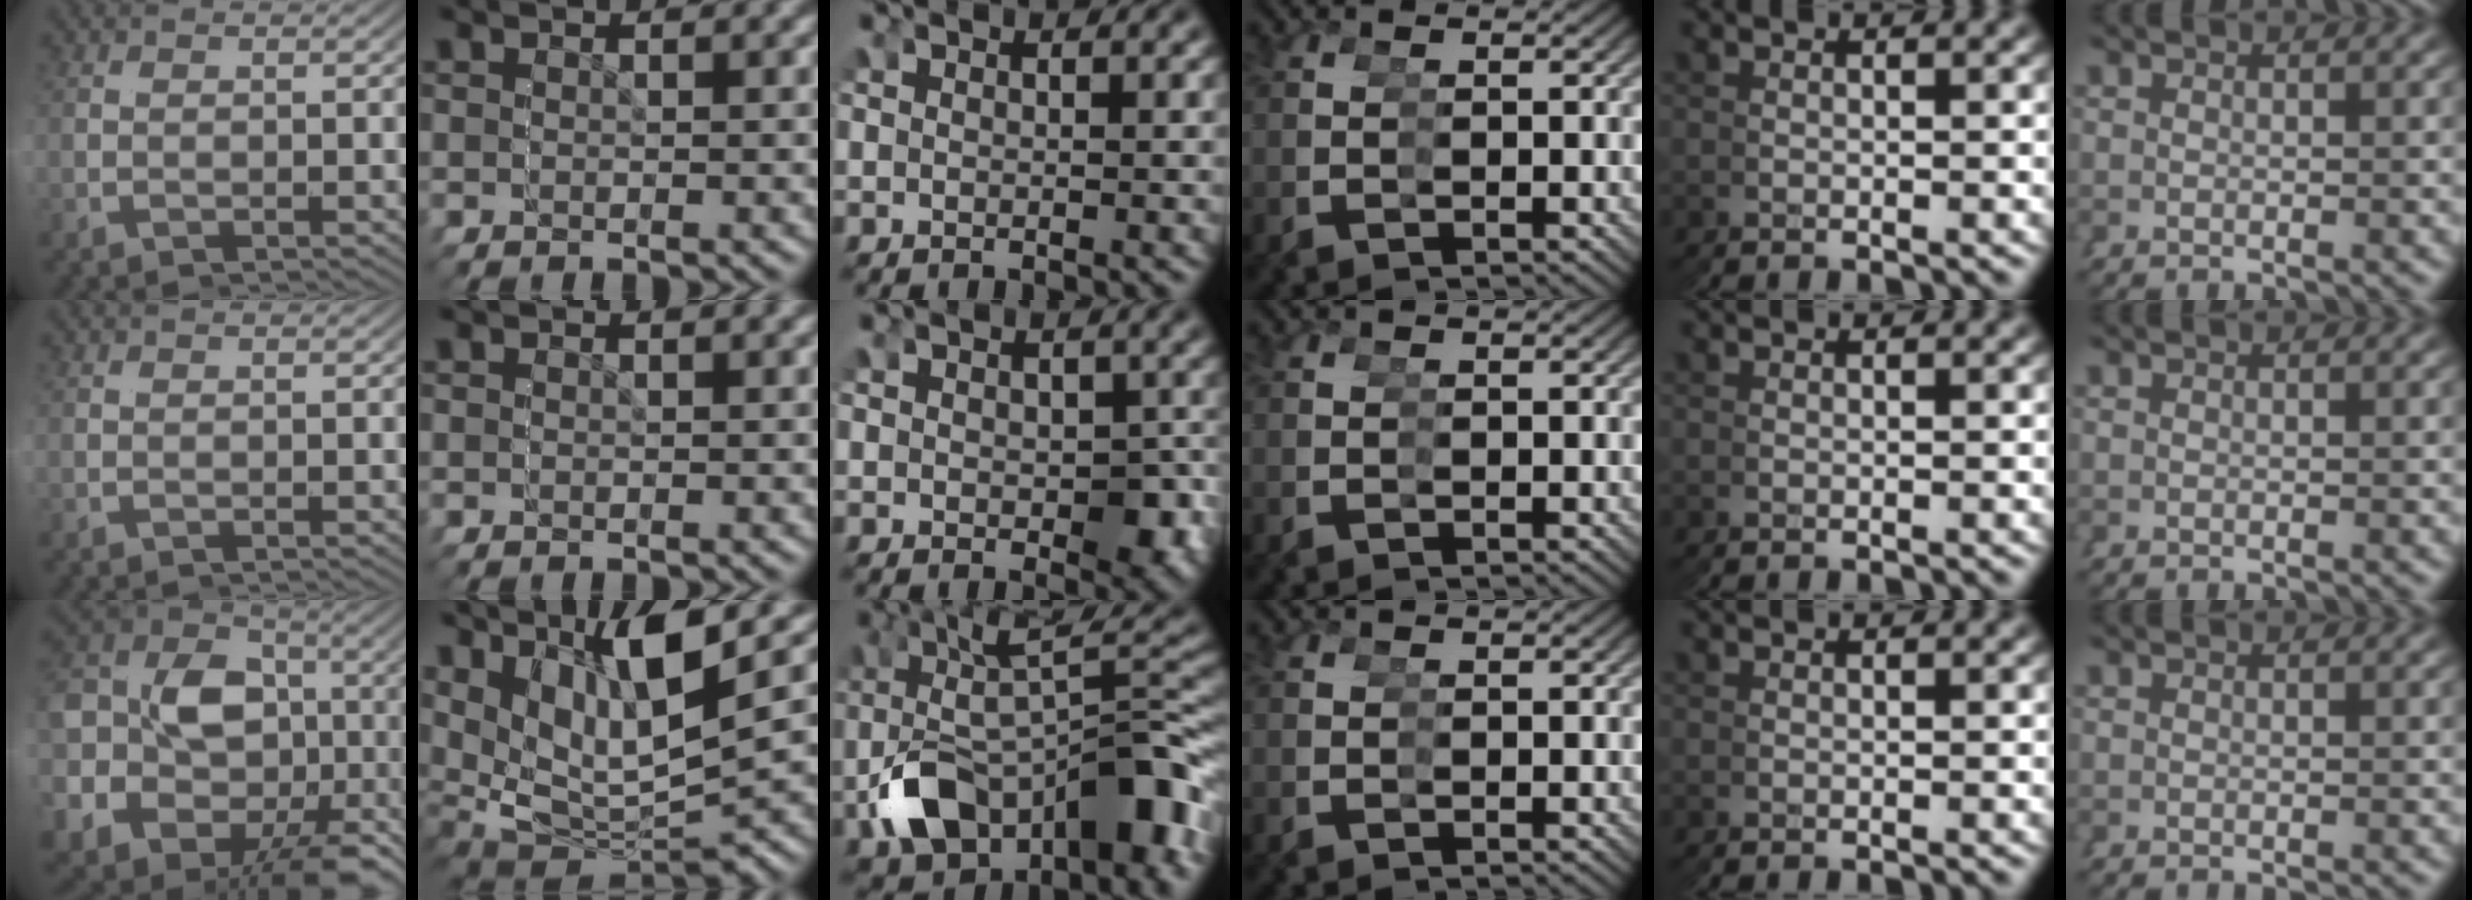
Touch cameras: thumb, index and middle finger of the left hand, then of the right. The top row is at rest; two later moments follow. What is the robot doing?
{"motion": "grasp_and_lifting", "object": "stress ball aka squeeze ball"}